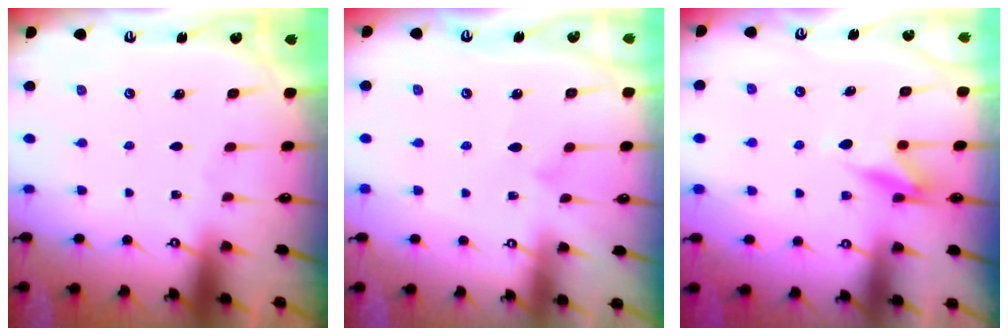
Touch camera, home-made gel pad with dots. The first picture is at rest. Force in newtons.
{"total": 6.2, "press": 6.2, "slide": 0.3}
{"total": 7.8, "press": 7.7, "slide": 1.1}